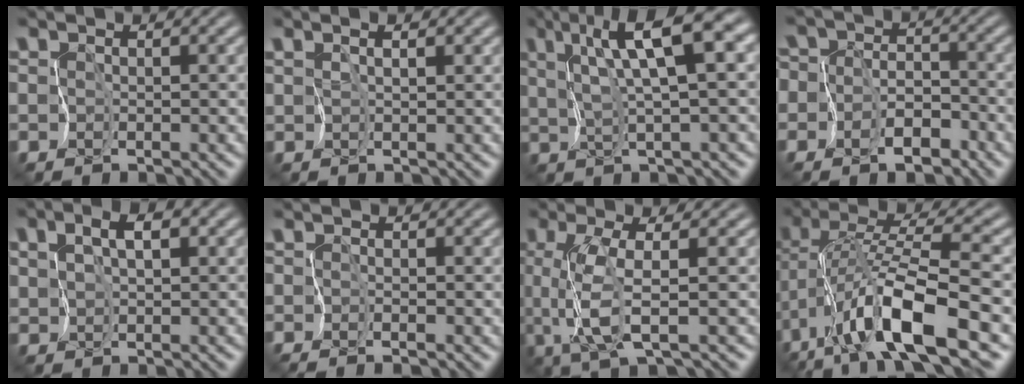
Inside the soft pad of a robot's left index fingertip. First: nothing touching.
{"total": 1.3, "force": [0.8, 0.0, 1.0], "torque": [-0.020, 0.003, 0.016]}
{"total": 8.6, "force": [4.4, 1.2, 7.2], "torque": [-0.151, 0.016, 0.077]}
{"total": 5.2, "force": [-2.5, 4.1, 2.1], "torque": [-0.031, 0.008, -0.064]}
{"total": 4.0, "force": [1.6, 2.2, 2.9], "torque": [-0.059, 0.012, 0.024]}
{"total": 0.9, "force": [-0.4, -0.7, 0.1], "torque": [-0.013, -0.001, -0.018]}
{"total": 4.2, "force": [0.4, -0.1, 4.1], "torque": [-0.105, -0.002, 0.002]}
{"total": 10.3, "force": [-4.4, 1.9, 9.1], "torque": [-0.172, 0.022, -0.090]}